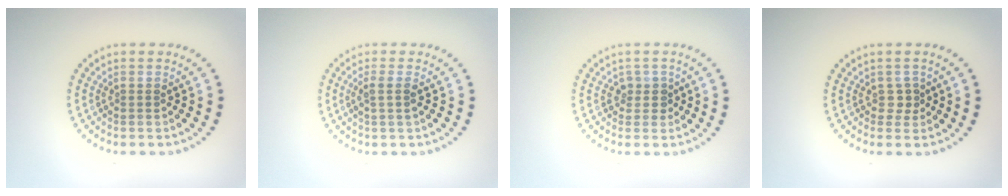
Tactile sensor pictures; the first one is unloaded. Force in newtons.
{"total": 1.4, "press": 1.1, "slide": 0.8}
{"total": 1.5, "press": 1.3, "slide": 0.8}
{"total": 1.1, "press": 0.9, "slide": 0.6}